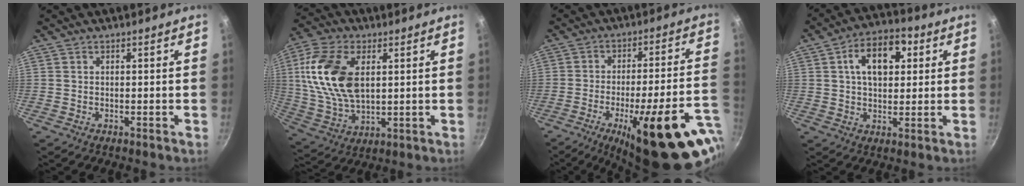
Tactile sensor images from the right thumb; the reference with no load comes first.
{"total": 17.2, "force": [3.7, 10.1, 13.4], "torque": [-0.250, -0.005, 0.075]}
{"total": 26.5, "force": [-12.1, 7.2, 22.4], "torque": [-0.261, 0.039, -0.167]}
{"total": 11.7, "force": [3.3, 7.3, 8.6], "torque": [-0.104, 0.008, 0.041]}